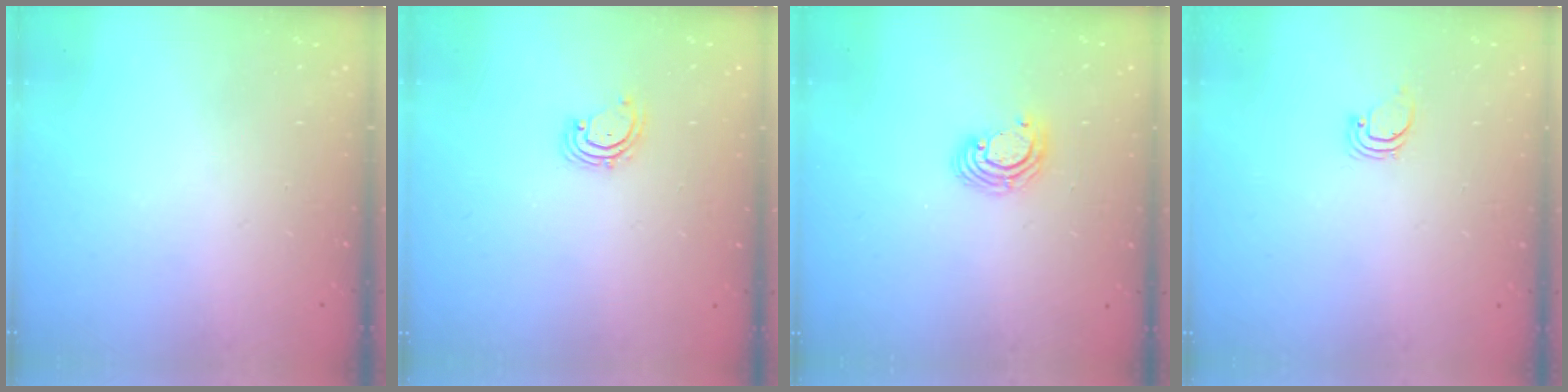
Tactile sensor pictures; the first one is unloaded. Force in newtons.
{"total": 2.8, "press": 2.8, "slide": 0.2}
{"total": 4.5, "press": 4.5, "slide": 0.3}
{"total": 0.9, "press": 0.9, "slide": 0.0}